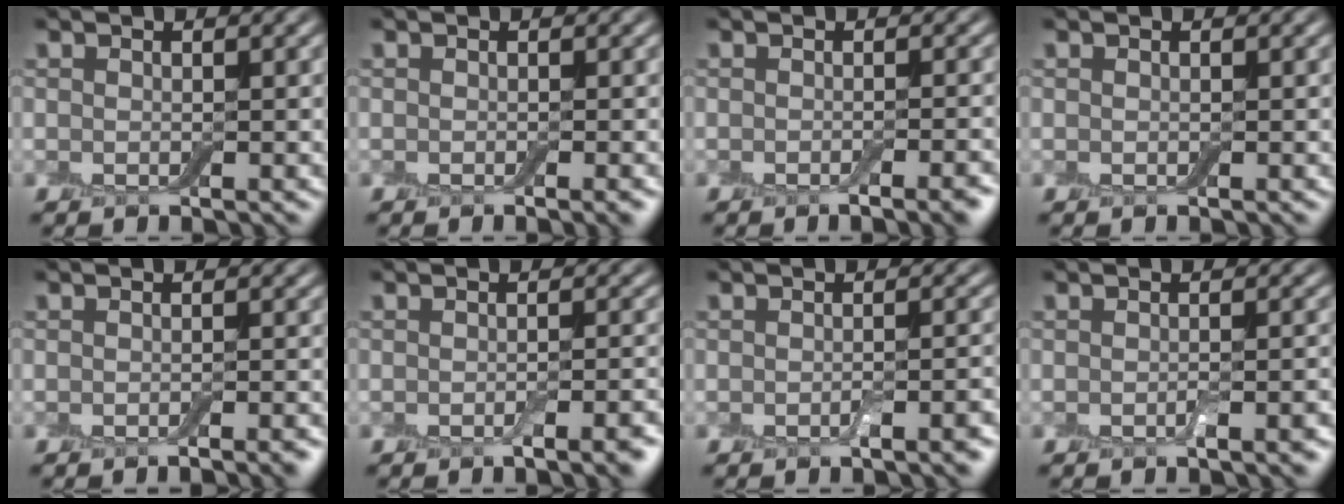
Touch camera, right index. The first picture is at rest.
{"total": 1.3, "force": [-0.5, 0.2, 1.2], "torque": [-0.010, 0.000, -0.009]}
{"total": 3.0, "force": [-1.7, 0.8, 2.4], "torque": [-0.024, 0.001, -0.024]}
{"total": 0.0}
{"total": 1.8, "force": [-1.2, 0.3, 1.3], "torque": [-0.009, 0.001, -0.019]}
{"total": 2.7, "force": [-1.4, 0.6, 2.2], "torque": [-0.028, 0.000, -0.026]}
{"total": 2.1, "force": [-1.1, 0.5, 1.7], "torque": [-0.024, 0.002, -0.017]}
{"total": 1.7, "force": [-0.9, 0.4, 1.5], "torque": [-0.020, 0.002, -0.014]}